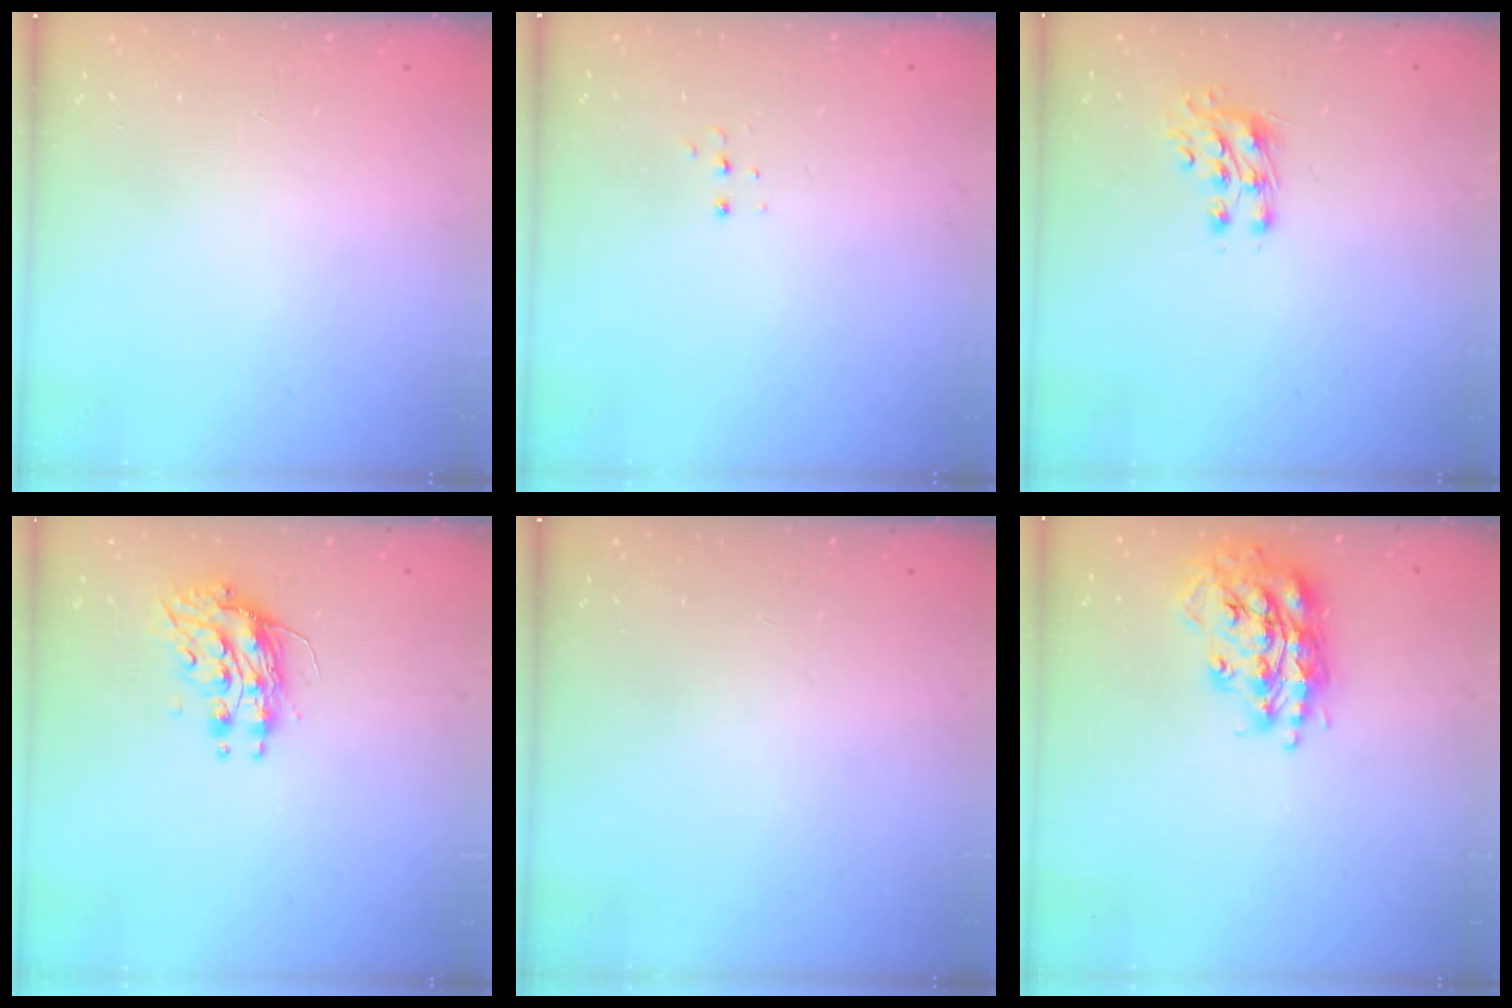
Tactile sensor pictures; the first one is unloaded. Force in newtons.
{"total": 3.6, "press": 3.5, "slide": 0.8}
{"total": 7.8, "press": 7.7, "slide": 0.8}
{"total": 10.2, "press": 10.2, "slide": 0.7}
{"total": 0.0}
{"total": 17.4, "press": 17.4, "slide": 1.1}